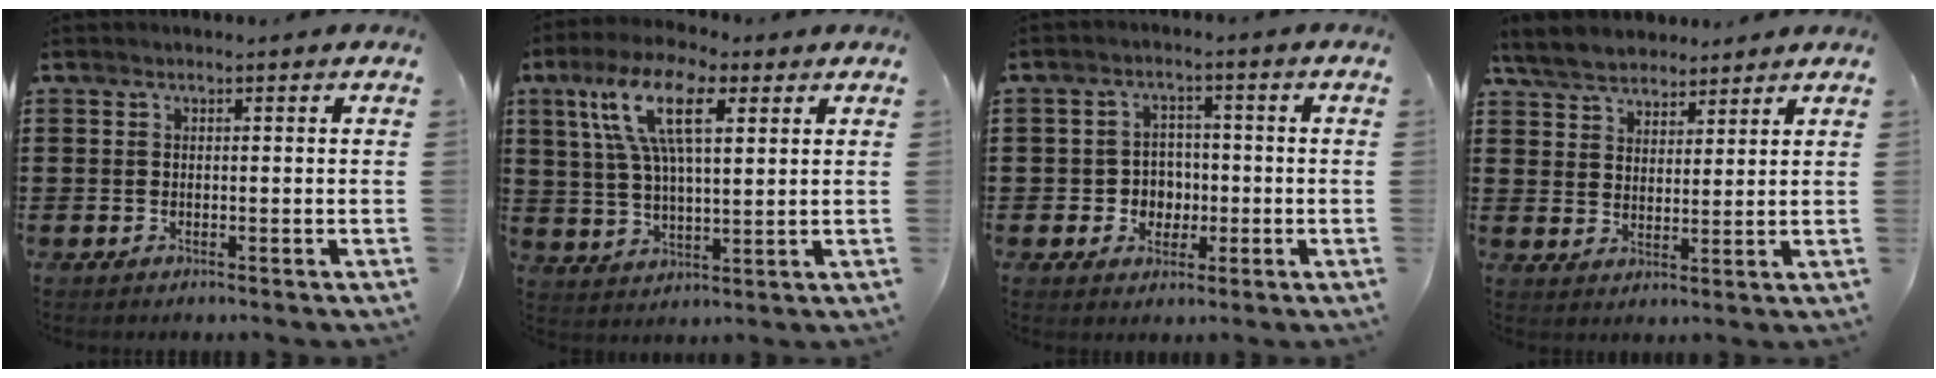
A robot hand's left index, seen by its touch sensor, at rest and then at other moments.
{"total": 12.1, "force": [5.5, 4.6, 9.8], "torque": [-0.206, 0.006, 0.096]}
{"total": 3.9, "force": [-0.7, 3.6, 1.1], "torque": [-0.027, 0.004, -0.019]}
{"total": 5.8, "force": [5.1, 2.3, 1.5], "torque": [-0.049, -0.005, 0.096]}